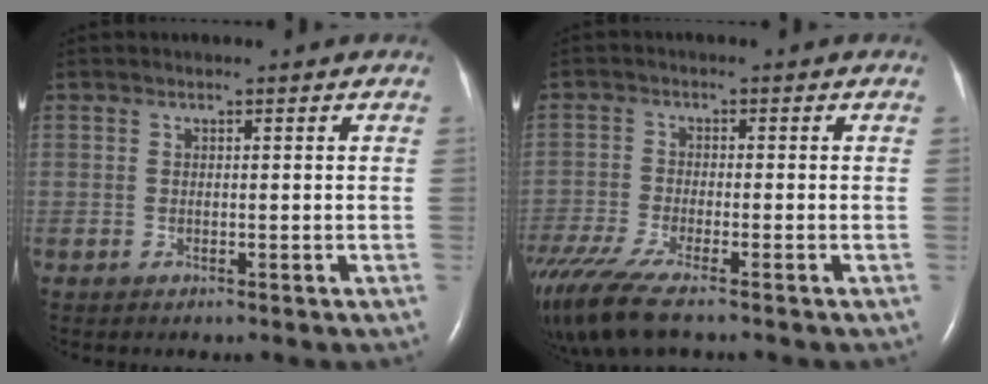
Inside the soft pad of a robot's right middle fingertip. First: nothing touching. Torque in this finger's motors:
{"motor_torque": [1.10, -1.04, 0.59, 0.20]}